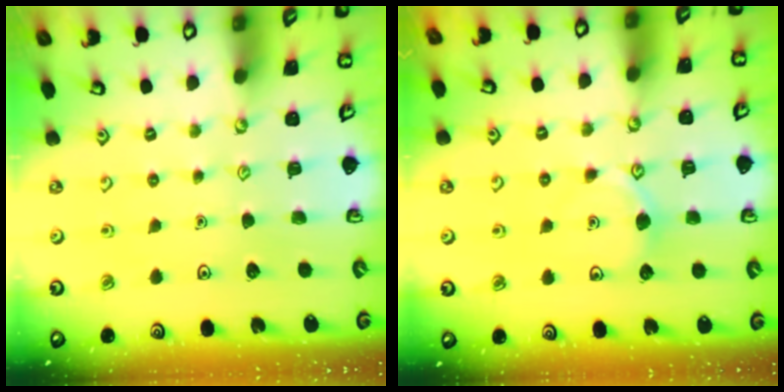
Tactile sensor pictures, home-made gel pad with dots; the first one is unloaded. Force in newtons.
{"total": 5.1, "press": 5.1, "slide": 0.8}